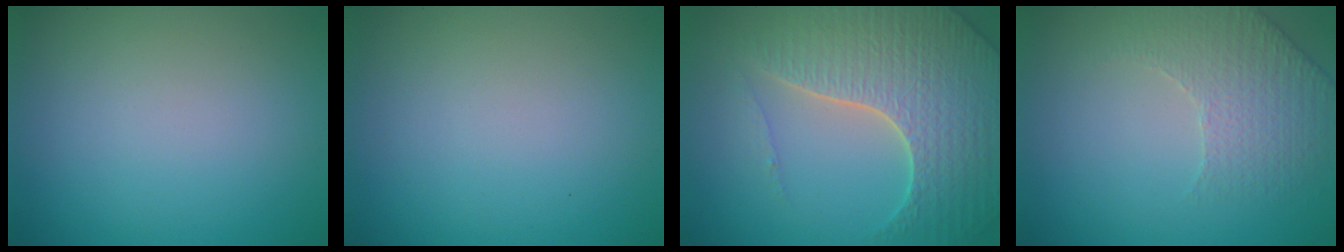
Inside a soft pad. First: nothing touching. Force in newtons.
{"total": 0.0}
{"total": 6.9, "press": 6.7, "slide": 1.5}
{"total": 2.2, "press": 2.0, "slide": 1.0}